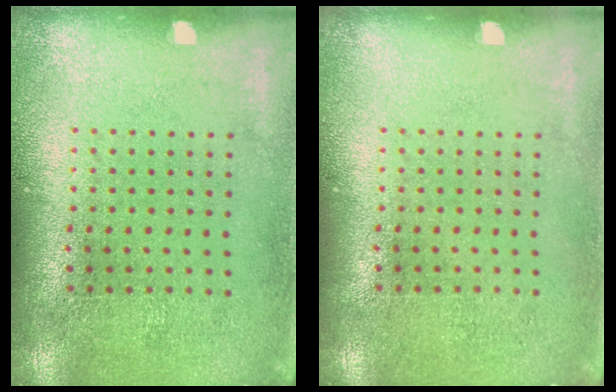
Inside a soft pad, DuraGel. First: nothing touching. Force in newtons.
{"total": 0.0}